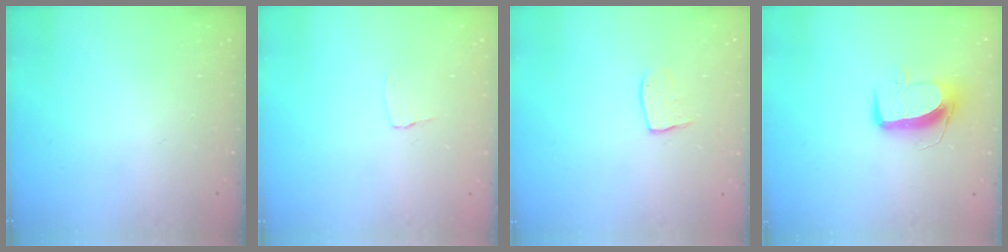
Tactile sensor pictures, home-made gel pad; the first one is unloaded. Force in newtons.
{"total": 2.6, "press": 2.6, "slide": 0.2}
{"total": 7.0, "press": 7.0, "slide": 0.5}
{"total": 9.9, "press": 9.8, "slide": 1.0}